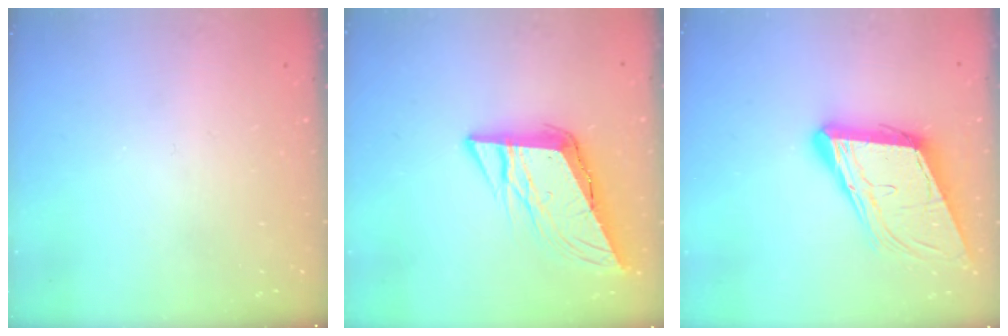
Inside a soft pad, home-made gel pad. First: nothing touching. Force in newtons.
{"total": 11.4, "press": 11.2, "slide": 1.9}
{"total": 15.9, "press": 15.4, "slide": 4.0}